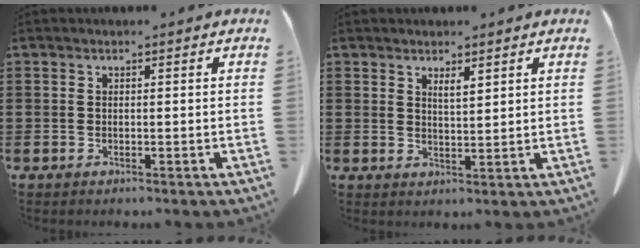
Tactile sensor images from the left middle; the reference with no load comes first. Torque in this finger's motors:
{"motor_torque": [0.09, 0.27, 0.07, 0.03]}